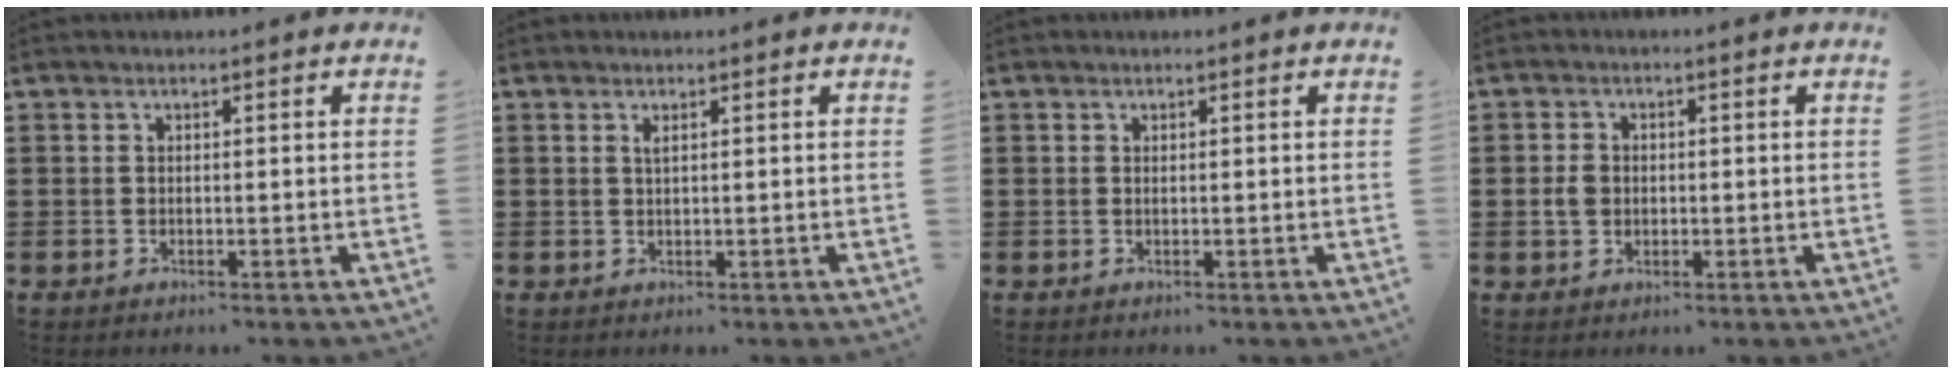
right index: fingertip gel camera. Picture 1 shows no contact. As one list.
[{"total": 0.8, "force": [0.4, 0.2, 0.7], "torque": [-0.015, 0.001, 0.008]}, {"total": 0.0}, {"total": 2.7, "force": [-0.1, 2.1, 1.6], "torque": [-0.036, 0.007, -0.004]}]